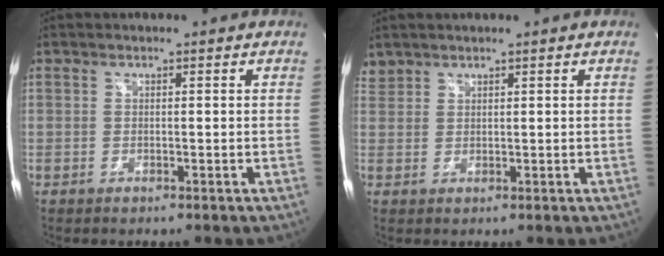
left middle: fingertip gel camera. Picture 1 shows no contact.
{"total": 1.9, "force": [1.8, 0.7, -0.2], "torque": [0.002, 0.010, 0.036]}